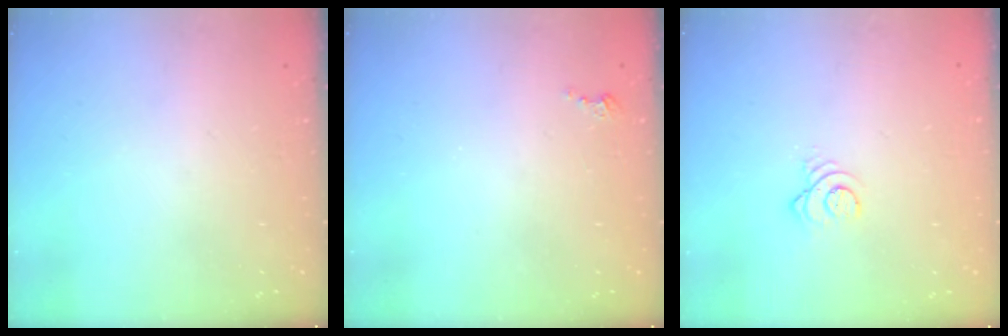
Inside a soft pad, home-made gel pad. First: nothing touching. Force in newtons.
{"total": 2.3, "press": 2.3, "slide": 0.3}
{"total": 3.3, "press": 3.3, "slide": 0.4}